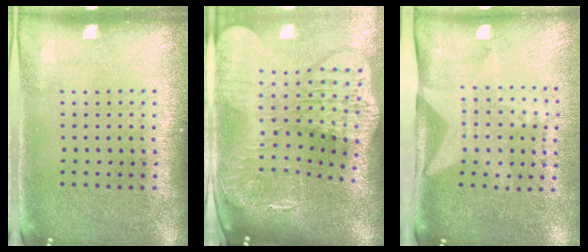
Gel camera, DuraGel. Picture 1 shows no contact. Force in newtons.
{"total": 4.5, "press": 3.3, "slide": 3.0}
{"total": 2.1, "press": 1.5, "slide": 1.4}